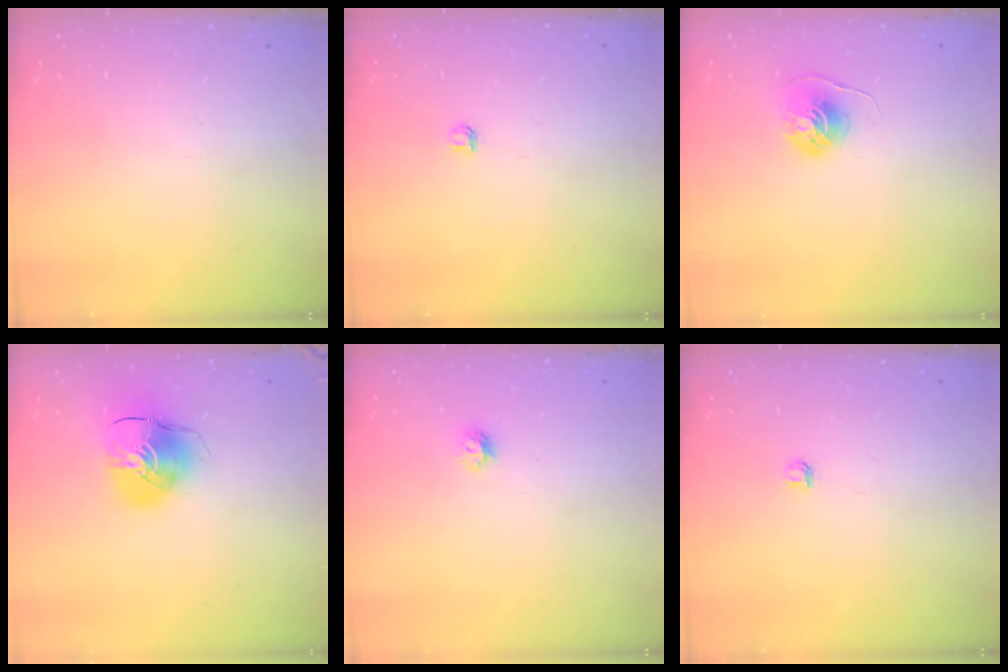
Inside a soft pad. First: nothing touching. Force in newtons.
{"total": 2.8, "press": 2.8, "slide": 0.3}
{"total": 6.1, "press": 6.1, "slide": 0.5}
{"total": 10.8, "press": 10.7, "slide": 1.5}
{"total": 4.9, "press": 4.9, "slide": 0.8}
{"total": 2.8, "press": 2.8, "slide": 0.3}